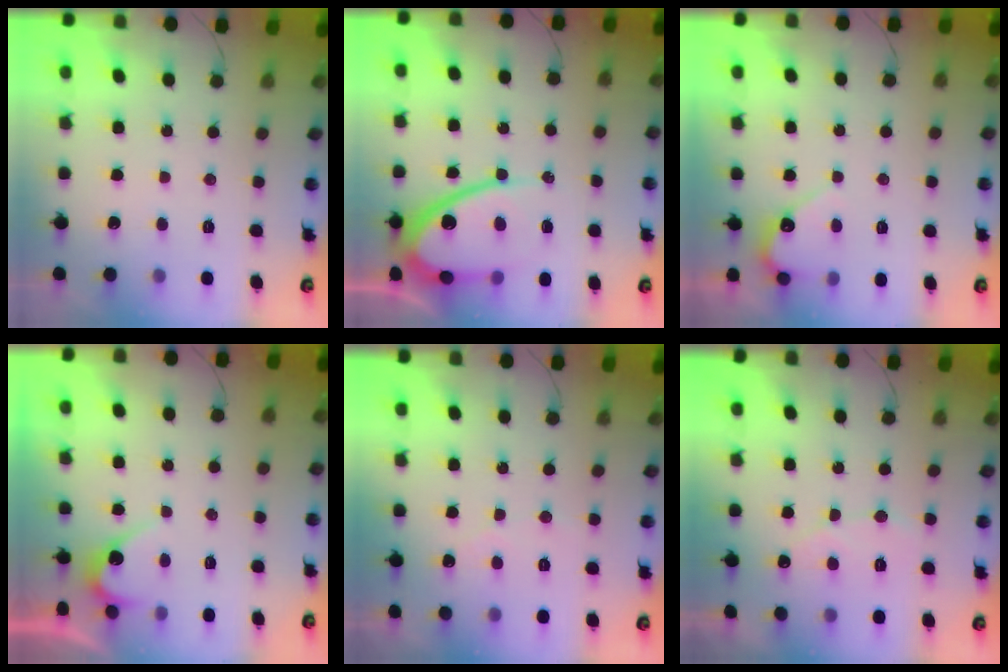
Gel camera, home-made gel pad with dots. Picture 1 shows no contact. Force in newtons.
{"total": 15.8, "press": 15.7, "slide": 1.2}
{"total": 6.0, "press": 6.0, "slide": 0.6}
{"total": 5.6, "press": 5.6, "slide": 0.4}
{"total": 2.5, "press": 2.5, "slide": 0.1}
{"total": 6.7, "press": 6.7, "slide": 0.5}